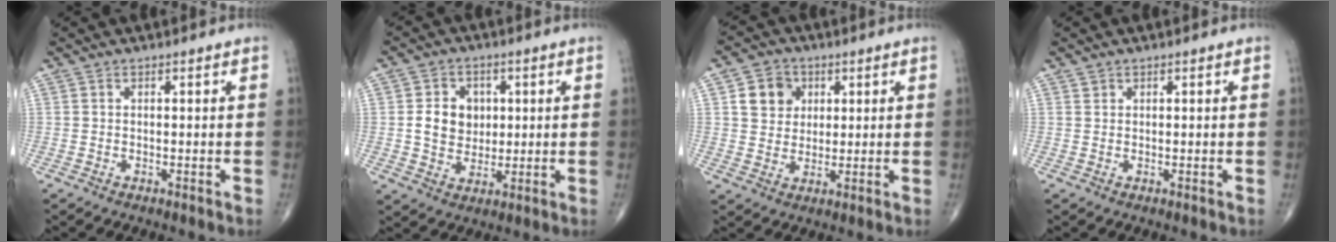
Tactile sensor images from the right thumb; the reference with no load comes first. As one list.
[{"total": 7.7, "force": [1.0, 6.4, 4.1], "torque": [-0.038, -0.003, 0.018]}, {"total": 7.0, "force": [2.3, 6.0, 2.7], "torque": [-0.016, -0.006, 0.038]}, {"total": 0.6, "force": [0.4, 0.4, 0.0], "torque": [0.005, -0.002, 0.005]}]